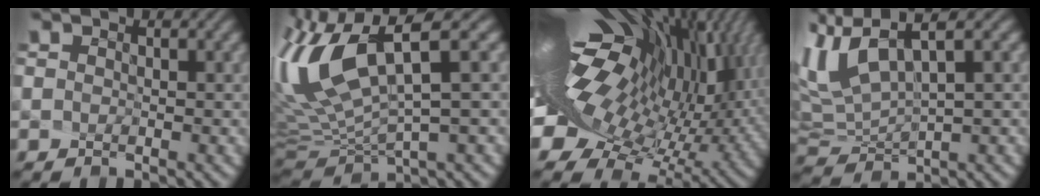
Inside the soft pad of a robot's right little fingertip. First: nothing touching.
{"total": 9.7, "force": [3.1, 1.8, 9.0], "torque": [-0.224, -0.012, 0.098]}
{"total": 17.1, "force": [3.8, 7.6, 14.9], "torque": [-0.270, -0.012, 0.106]}
{"total": 5.1, "force": [2.8, 0.9, 4.2], "torque": [-0.121, -0.006, 0.086]}